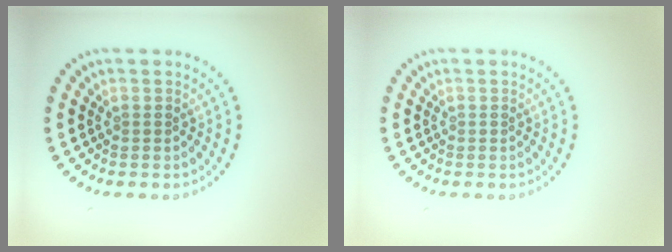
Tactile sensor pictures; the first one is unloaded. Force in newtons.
{"total": 0.0}